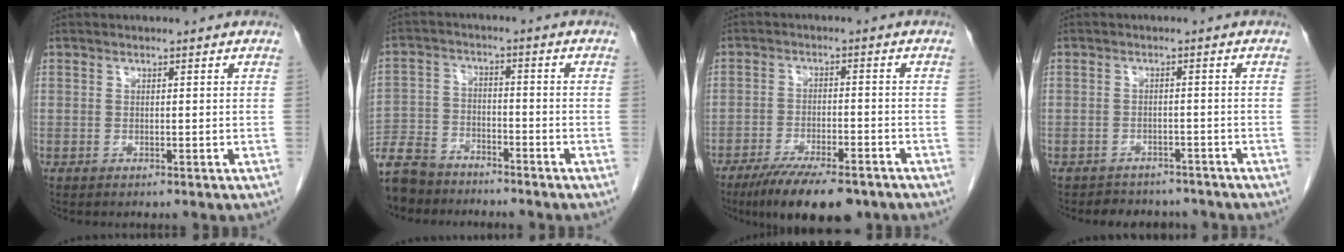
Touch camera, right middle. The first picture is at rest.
{"total": 10.8, "force": [-9.3, 4.7, 3.0], "torque": [-0.070, -0.005, -0.166]}
{"total": 12.2, "force": [-9.2, 3.1, 7.5], "torque": [-0.115, -0.018, -0.143]}
{"total": 6.3, "force": [-5.7, 2.6, 0.8], "torque": [-0.009, 0.003, -0.069]}